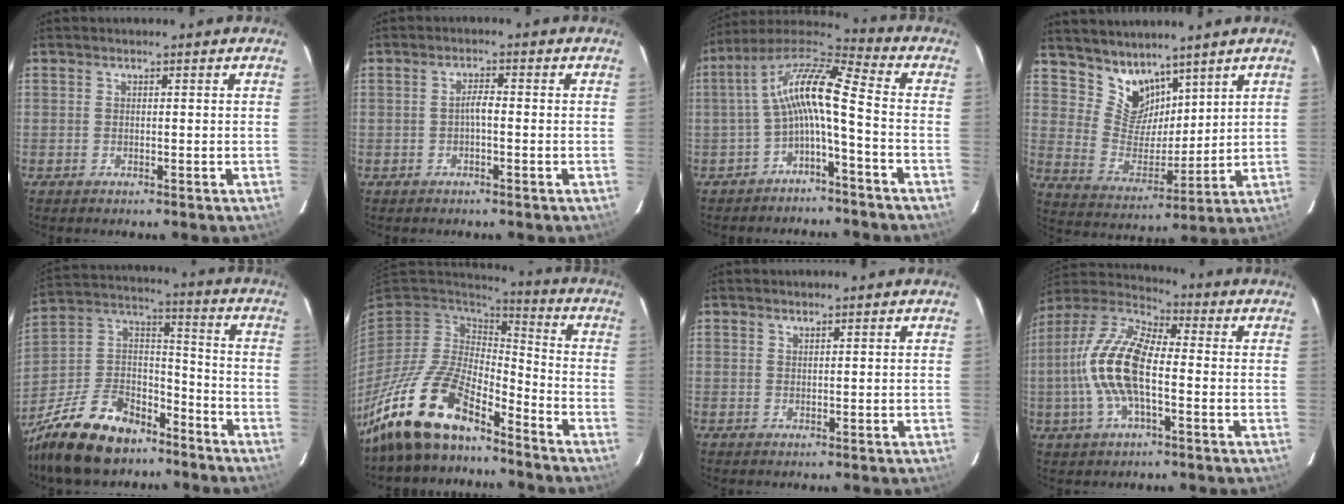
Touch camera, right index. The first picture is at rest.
{"total": 1.8, "force": [-0.6, 0.4, 1.6], "torque": [-0.032, 0.008, -0.010]}
{"total": 11.6, "force": [-2.1, 1.7, 11.3], "torque": [-0.231, 0.023, -0.045]}
{"total": 9.6, "force": [7.5, 5.4, 2.6], "torque": [-0.045, 0.001, 0.153]}
{"total": 22.2, "force": [-15.5, 11.3, 11.3], "torque": [-0.254, 0.024, -0.256]}
{"total": 17.0, "force": [-12.7, 5.9, 9.6], "torque": [-0.199, -0.015, -0.242]}
{"total": 0.7, "force": [0.6, 0.1, 0.2], "torque": [-0.004, 0.001, 0.012]}
{"total": 15.0, "force": [-2.2, 6.1, 13.5], "torque": [-0.280, 0.008, -0.051]}